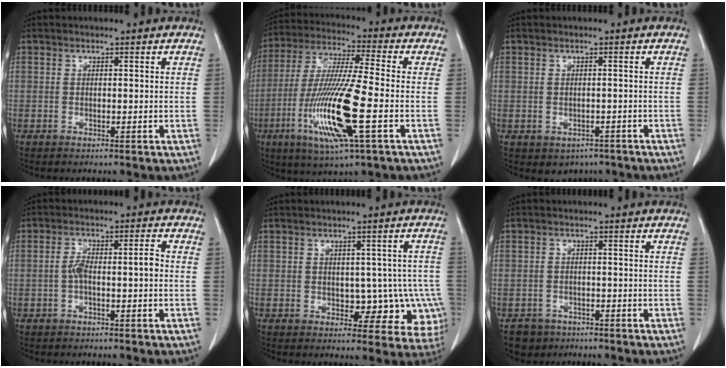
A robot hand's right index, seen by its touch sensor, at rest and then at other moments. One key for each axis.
{"total": 15.8, "fx": -4.9, "fy": 0.5, "fz": 15.0, "tx": -0.309, "ty": -0.021, "tz": -0.091}
{"total": 3.3, "fx": -2.2, "fy": 2.4, "fz": 0.8, "tx": -0.003, "ty": 0.005, "tz": -0.024}
{"total": 4.3, "fx": -0.8, "fy": 1.0, "fz": 4.1, "tx": -0.074, "ty": 0.019, "tz": -0.012}
{"total": 8.7, "fx": -2.1, "fy": 5.8, "fz": 6.1, "tx": -0.042, "ty": 0.021, "tz": -0.017}
{"total": 3.7, "fx": -2.5, "fy": 2.8, "fz": -0.1, "tx": 0.001, "ty": 0.008, "tz": -0.040}